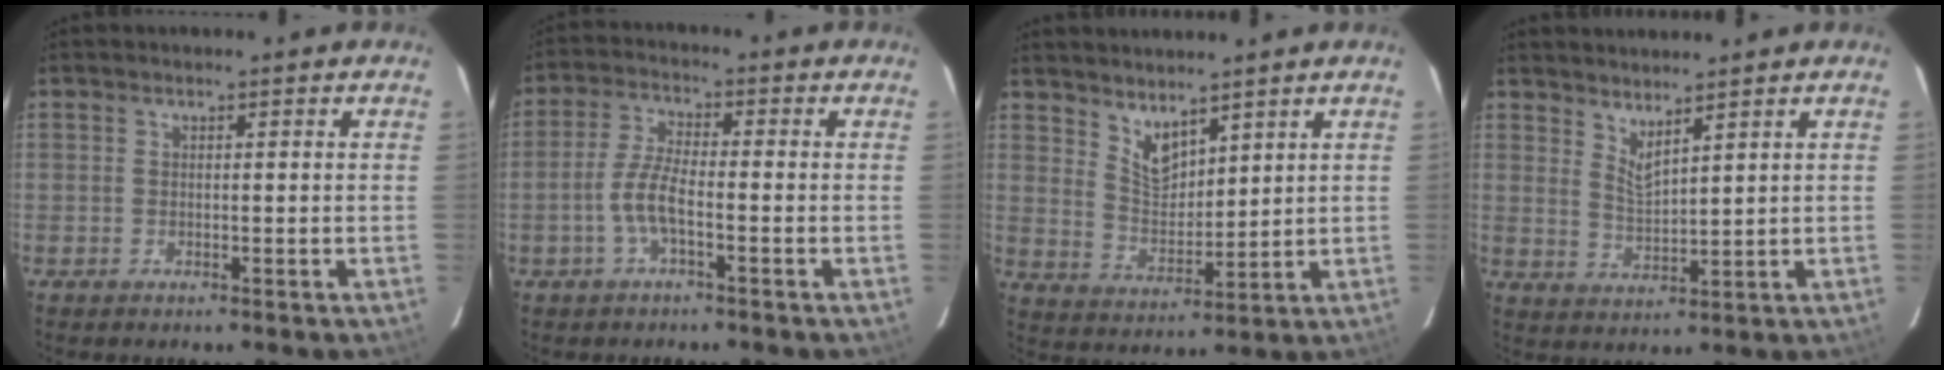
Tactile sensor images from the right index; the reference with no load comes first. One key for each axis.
{"total": 5.4, "fx": -2.2, "fy": 1.3, "fz": 4.8, "tx": -0.105, "ty": 0.009, "tz": -0.043}
{"total": 6.4, "fx": 5.0, "fy": 2.6, "fz": 3.0, "tx": -0.048, "ty": -0.005, "tz": 0.099}
{"total": 4.1, "fx": 3.5, "fy": 0.4, "fz": 2.1, "tx": -0.038, "ty": -0.010, "tz": 0.061}